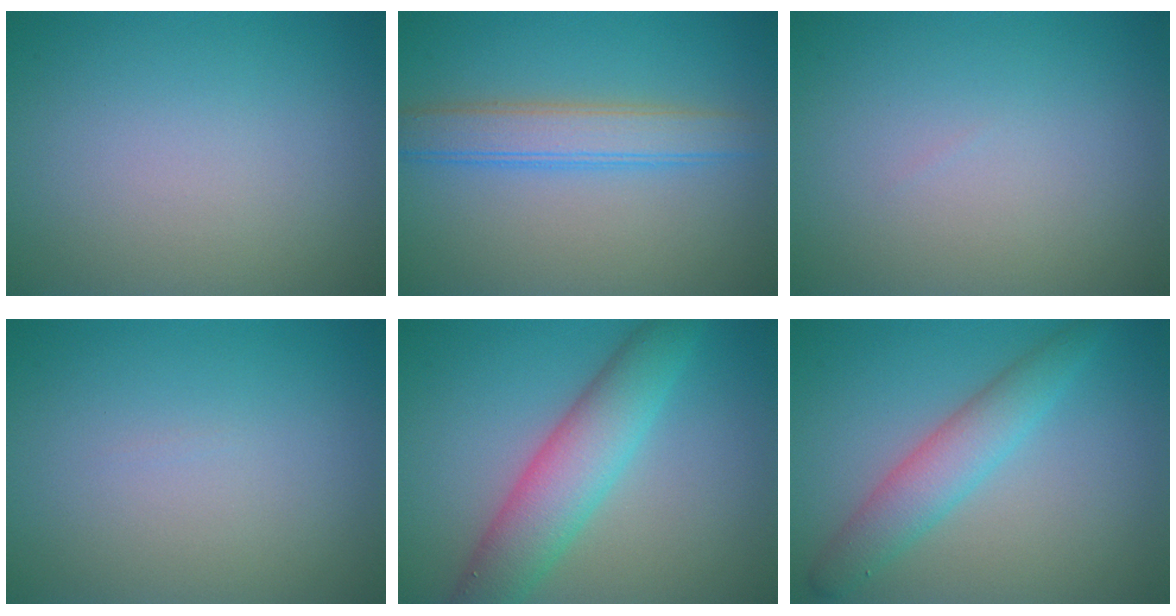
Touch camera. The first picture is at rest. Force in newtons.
{"total": 3.8, "press": 3.8, "slide": 0.1}
{"total": 0.0}
{"total": 0.0}
{"total": 6.0, "press": 6.0, "slide": 0.1}
{"total": 3.8, "press": 3.8, "slide": 0.1}